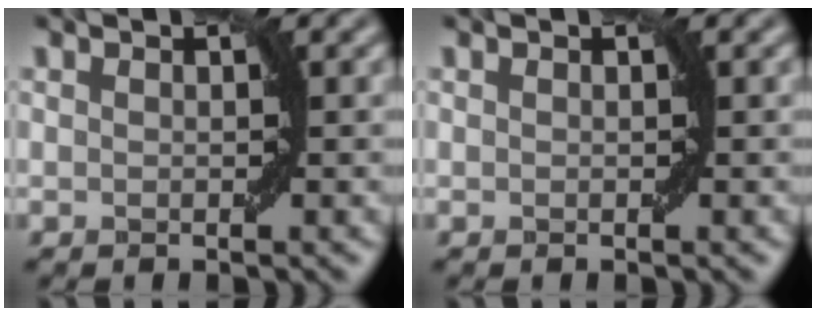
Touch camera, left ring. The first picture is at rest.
{"total": 0.0}